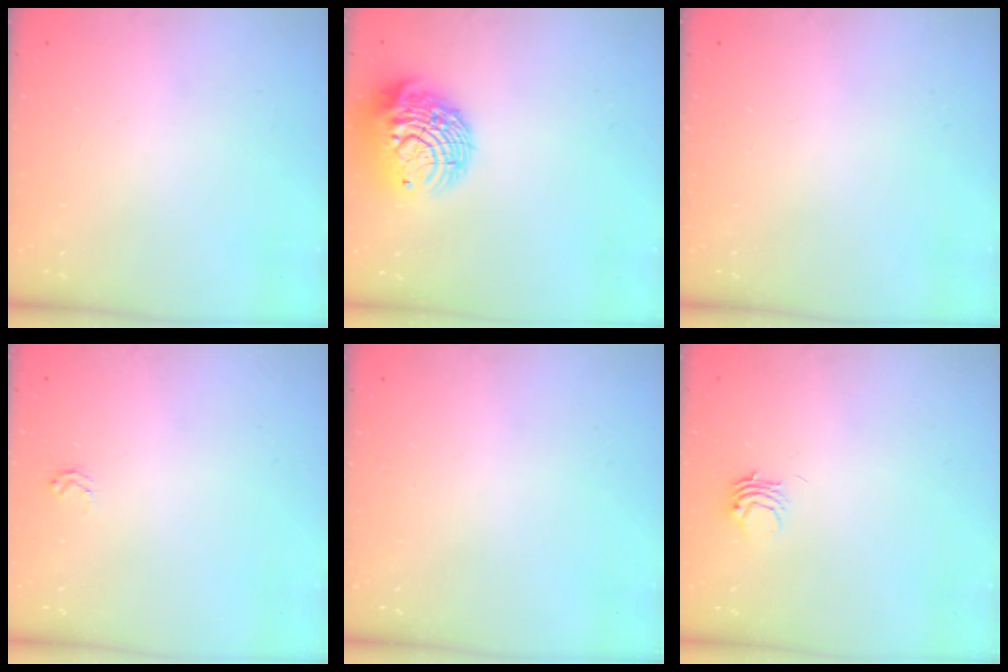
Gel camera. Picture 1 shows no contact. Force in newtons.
{"total": 13.1, "press": 12.9, "slide": 1.8}
{"total": 0.0}
{"total": 2.5, "press": 2.5, "slide": 0.3}
{"total": 0.0}
{"total": 3.4, "press": 3.4, "slide": 0.1}